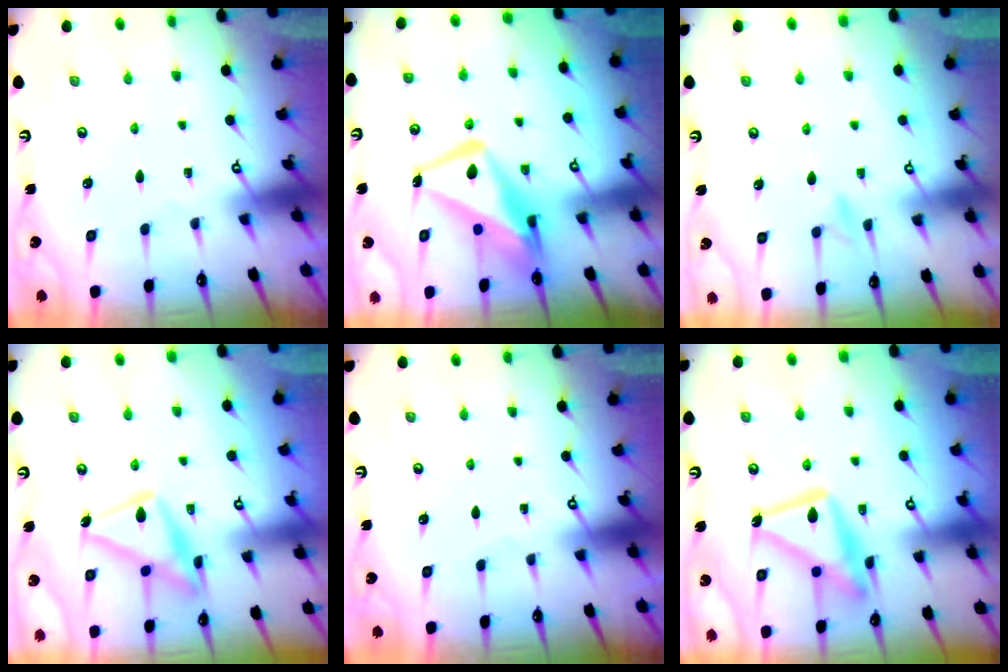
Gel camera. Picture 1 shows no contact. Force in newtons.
{"total": 13.1, "press": 12.9, "slide": 2.0}
{"total": 8.3, "press": 8.2, "slide": 0.9}
{"total": 17.8, "press": 17.8, "slide": 1.1}
{"total": 0.0}
{"total": 16.7, "press": 16.6, "slide": 1.1}